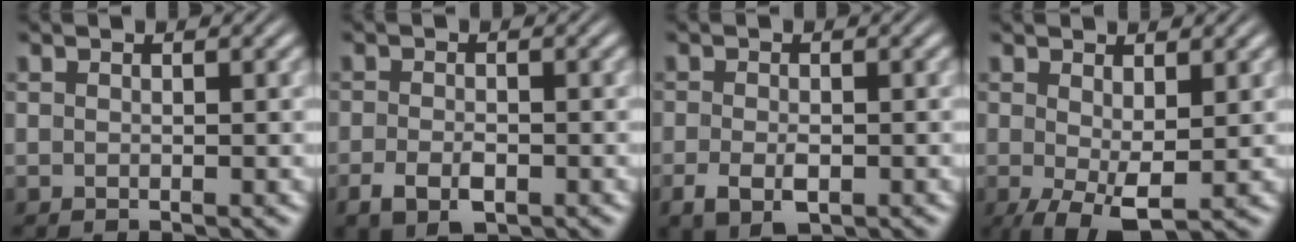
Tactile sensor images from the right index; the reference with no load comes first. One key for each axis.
{"total": 3.2, "fx": -1.8, "fy": 1.8, "fz": 2.1, "tx": -0.042, "ty": -0.014, "tz": -0.023}
{"total": 3.4, "fx": -1.7, "fy": 1.9, "fz": 2.3, "tx": -0.051, "ty": -0.018, "tz": -0.019}
{"total": 4.4, "fx": -1.7, "fy": 1.8, "fz": 3.6, "tx": -0.064, "ty": -0.037, "tz": -0.010}